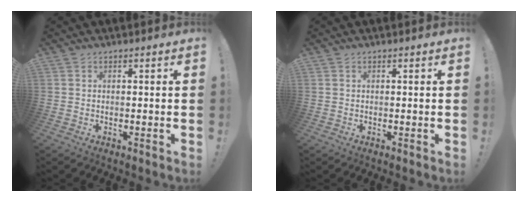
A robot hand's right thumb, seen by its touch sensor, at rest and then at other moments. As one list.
[{"total": 0.0}]